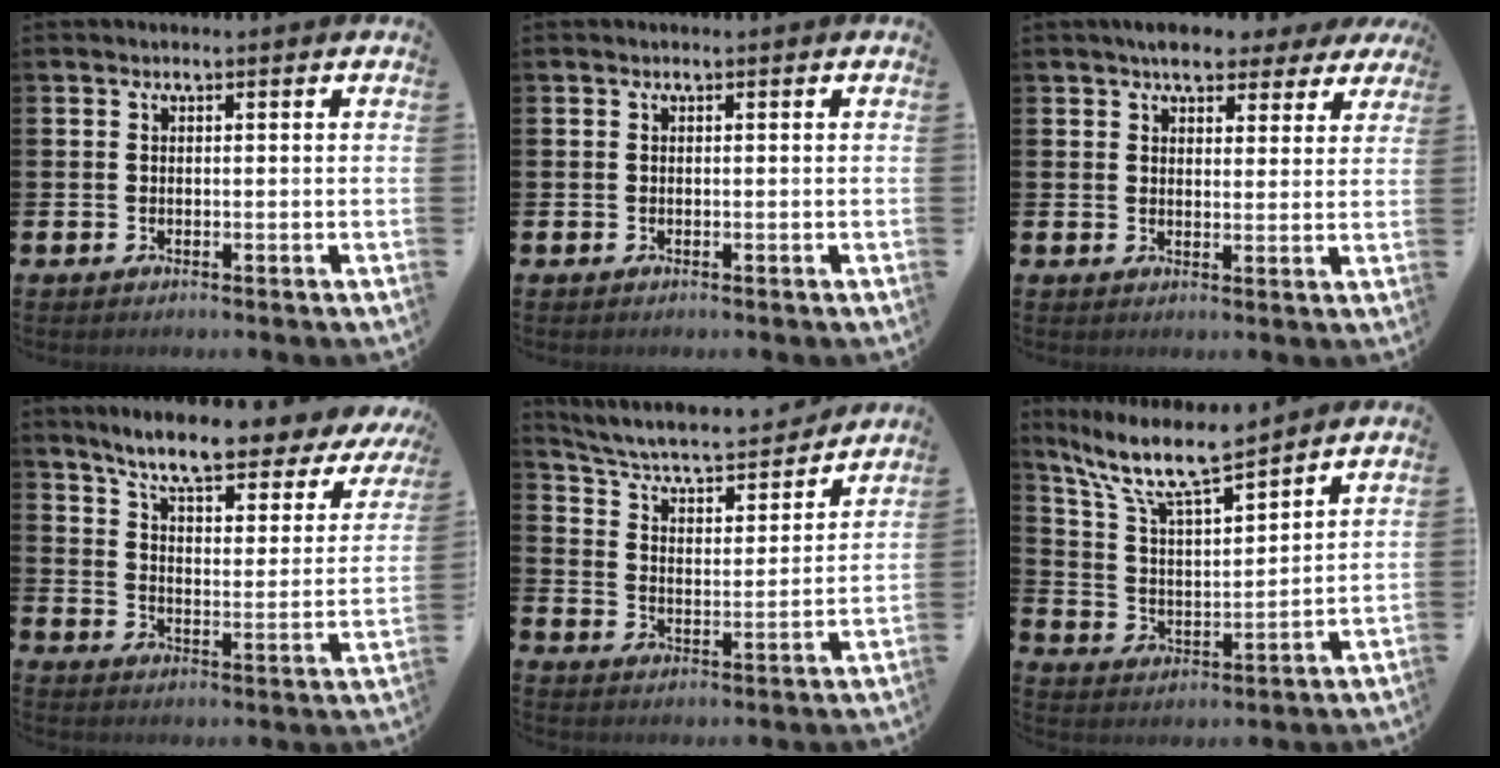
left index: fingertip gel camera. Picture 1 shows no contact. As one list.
[{"total": 0.0}, {"total": 6.2, "force": [5.4, 2.6, 1.6], "torque": [-0.033, -0.020, 0.097]}, {"total": 8.0, "force": [7.0, 1.0, 3.8], "torque": [-0.100, -0.049, 0.112]}, {"total": 6.7, "force": [6.1, 1.7, 2.3], "torque": [-0.079, -0.045, 0.099]}, {"total": 10.6, "force": [9.1, 1.8, 5.1], "torque": [-0.137, -0.045, 0.159]}]